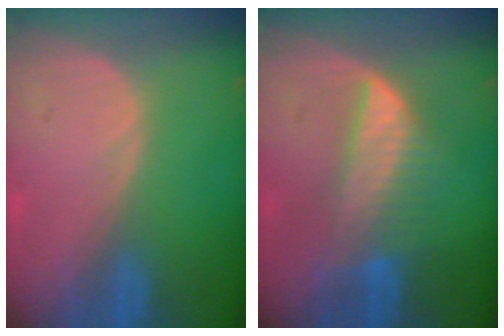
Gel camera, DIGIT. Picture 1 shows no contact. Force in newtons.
{"total": 6.3, "press": 6.3, "slide": 0.2}